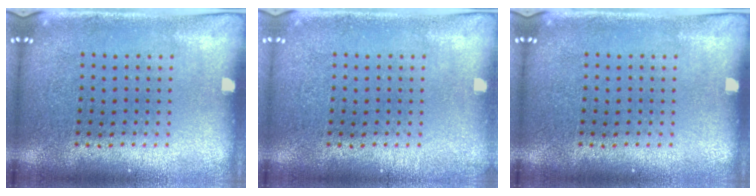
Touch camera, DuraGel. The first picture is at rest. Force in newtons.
{"total": 0.5, "press": 0.5, "slide": 0.1}
{"total": 0.0}